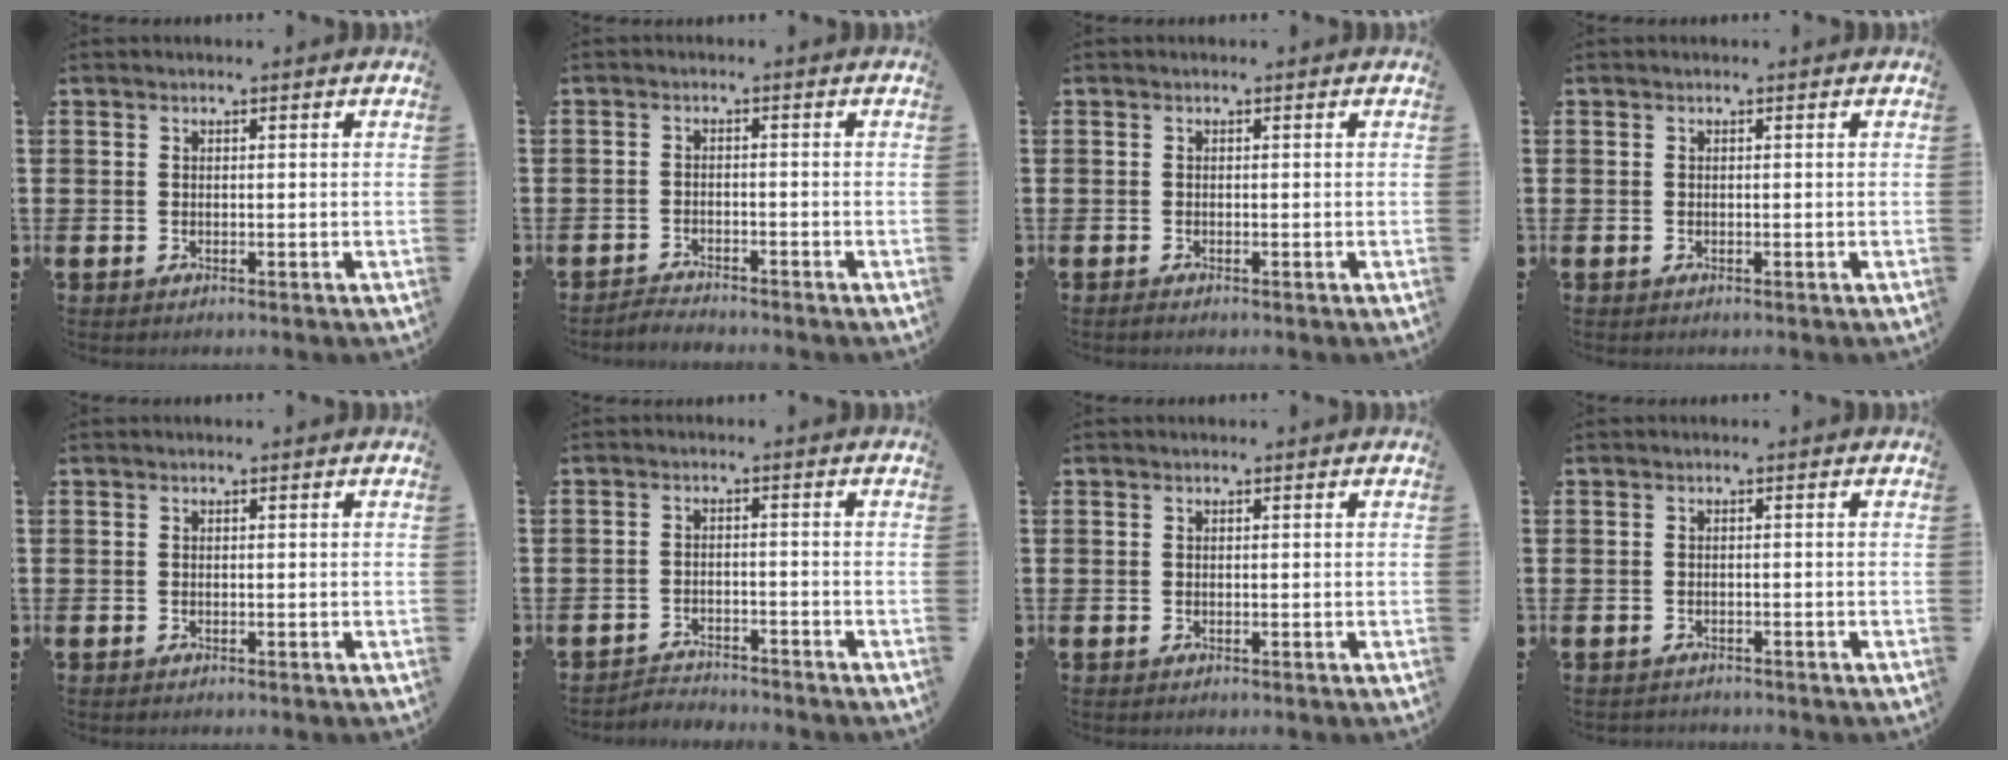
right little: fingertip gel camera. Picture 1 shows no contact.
{"total": 1.8, "force": [-1.8, 0.0, -0.2], "torque": [-0.002, 0.005, -0.038]}
{"total": 0.6, "force": [-0.4, 0.0, 0.4], "torque": [-0.007, -0.002, -0.009]}
{"total": 0.0}
{"total": 0.0}
{"total": 2.4, "force": [-2.4, 0.2, -0.3], "torque": [-0.003, 0.003, -0.054]}
{"total": 0.0}
{"total": 0.7, "force": [-0.6, 0.1, -0.1], "torque": [-0.001, -0.001, -0.014]}